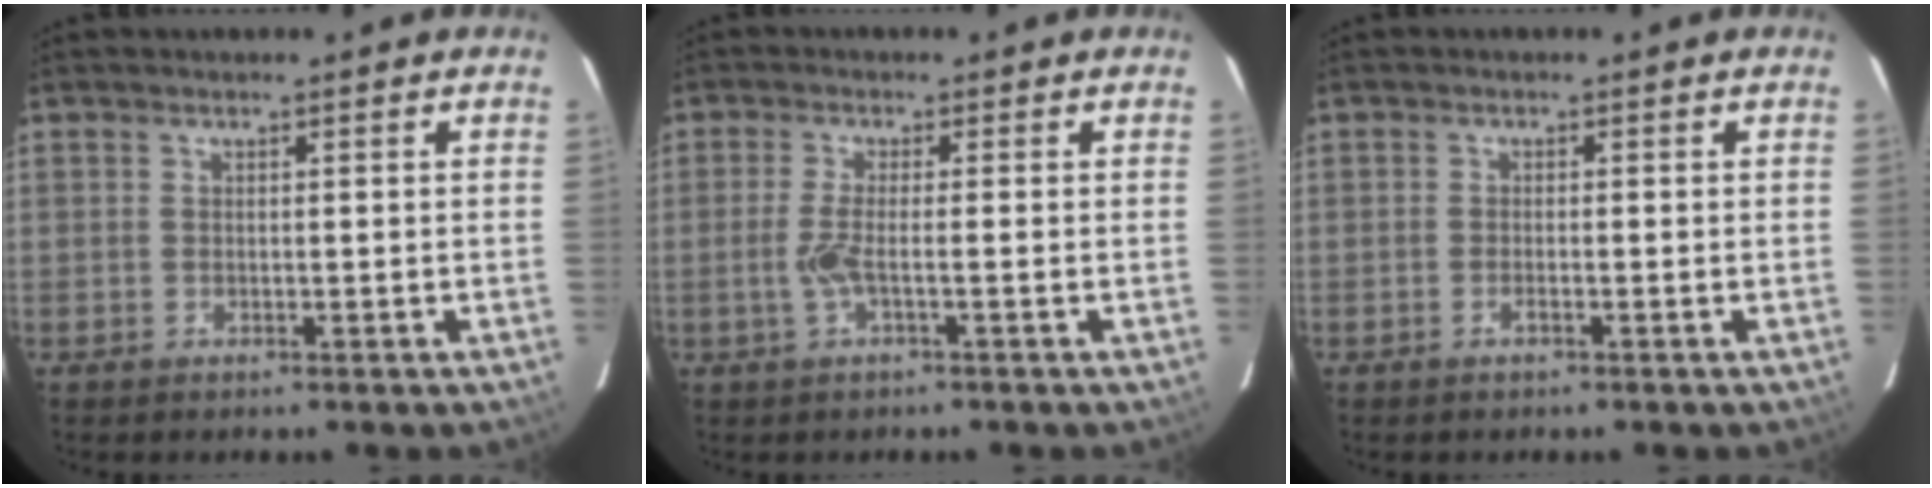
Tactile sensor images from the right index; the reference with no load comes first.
{"total": 2.9, "force": [-0.8, 0.1, 2.8], "torque": [-0.066, -0.004, -0.017]}
{"total": 0.8, "force": [-0.5, 0.1, 0.6], "torque": [-0.016, 0.000, -0.008]}